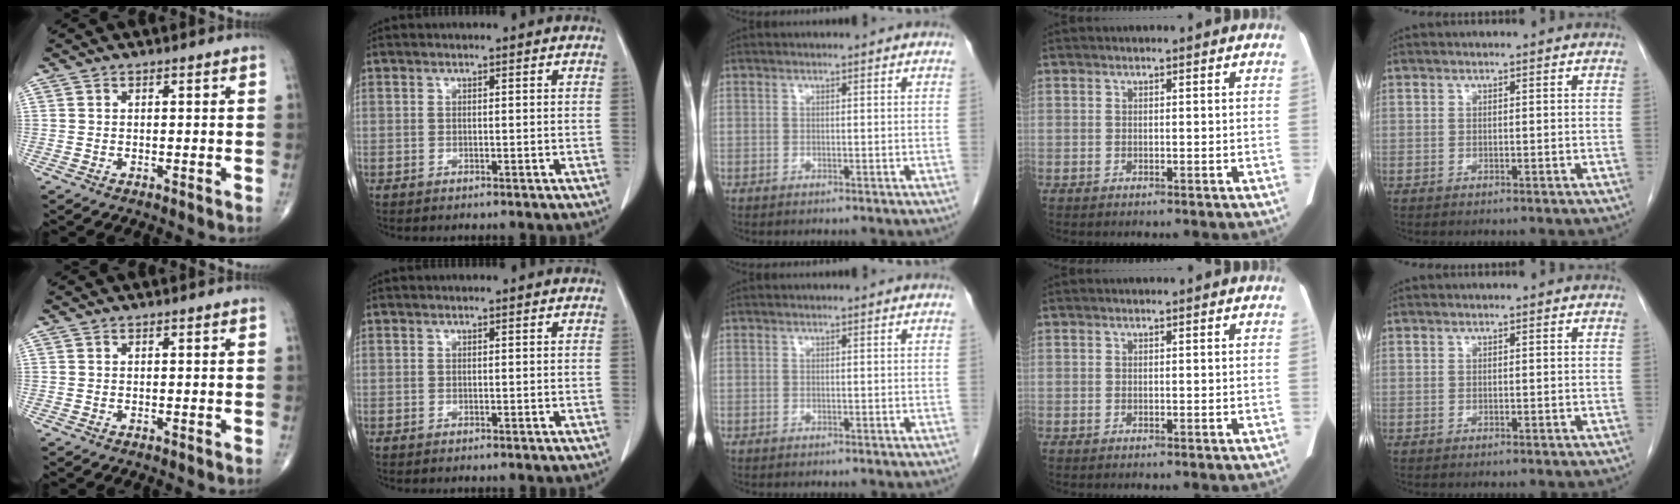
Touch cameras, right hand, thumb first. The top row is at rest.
{}